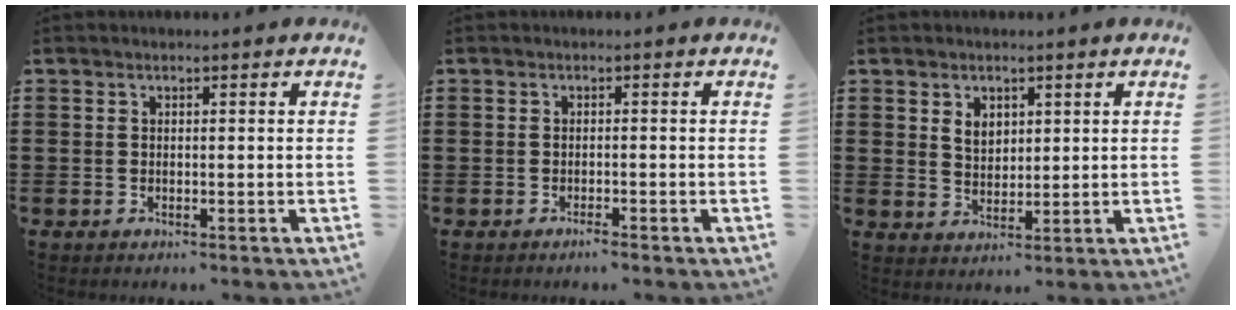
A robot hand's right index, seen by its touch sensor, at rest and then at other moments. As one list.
[{"total": 0.8, "force": [-0.7, 0.0, 0.3], "torque": [-0.008, -0.004, -0.013]}, {"total": 3.1, "force": [1.6, 2.2, 1.5], "torque": [-0.036, 0.008, 0.030]}]